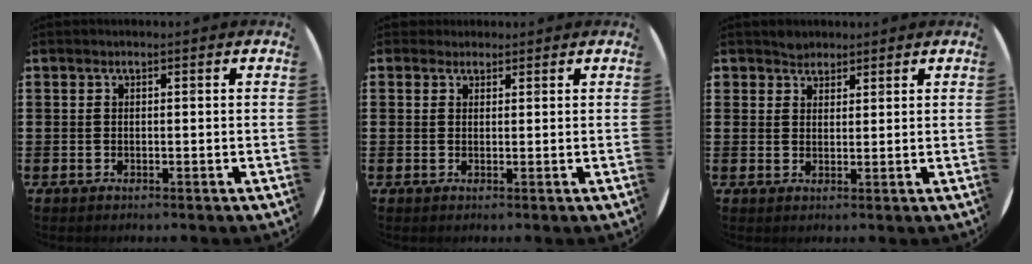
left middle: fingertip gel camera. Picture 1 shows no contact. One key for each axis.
{"total": 1.2, "fx": 1.1, "fy": 0.5, "fz": -0.1, "tx": 0.007, "ty": 0.001, "tz": 0.020}
{"total": 2.2, "fx": 2.0, "fy": 0.9, "fz": -0.2, "tx": 0.009, "ty": 0.000, "tz": 0.038}